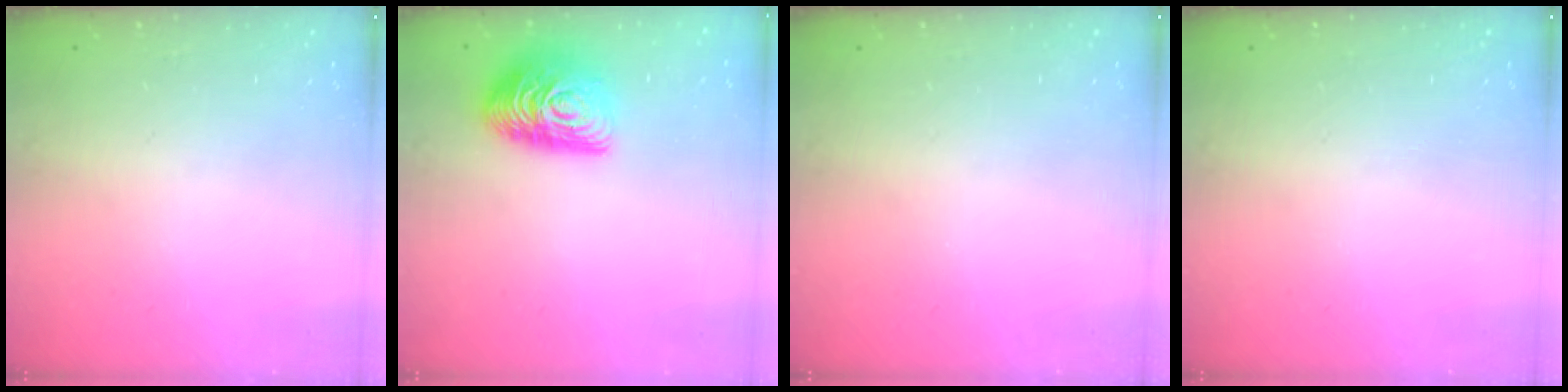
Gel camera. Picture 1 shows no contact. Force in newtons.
{"total": 14.7, "press": 14.7, "slide": 0.8}
{"total": 0.0}
{"total": 0.0}